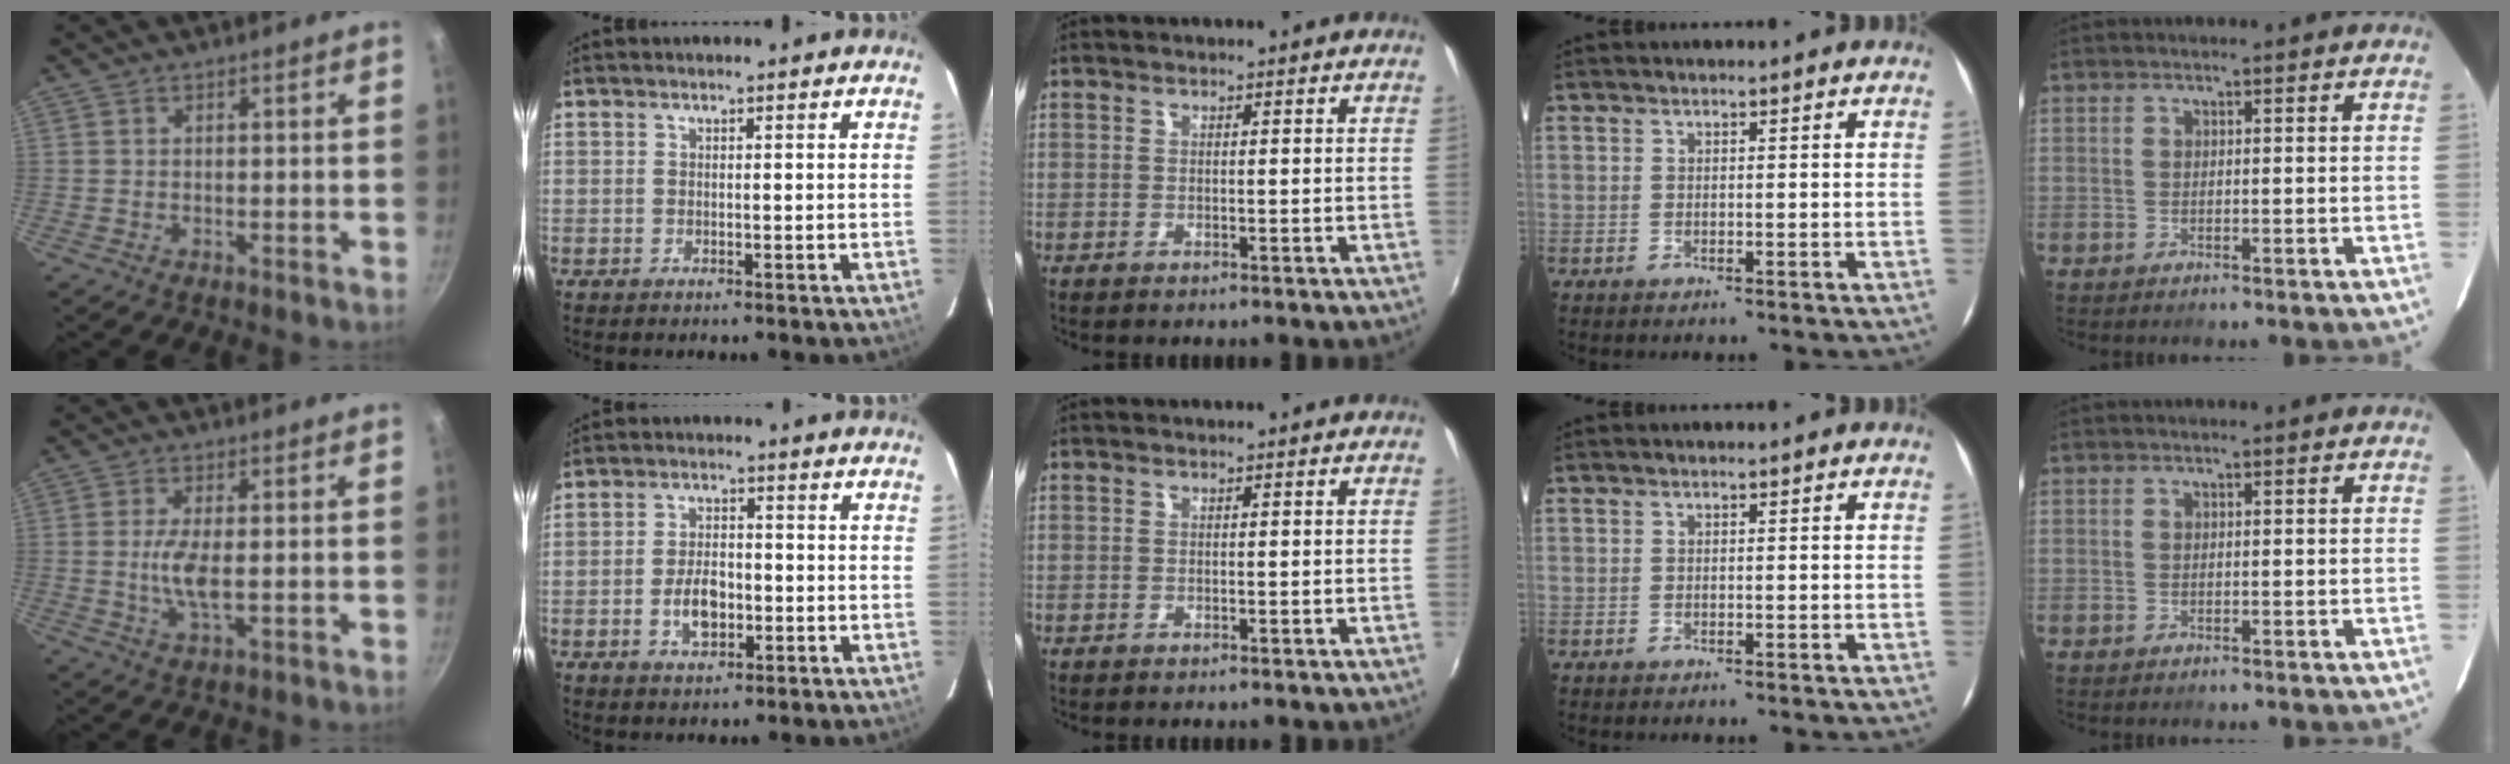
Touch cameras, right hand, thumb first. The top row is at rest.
{"thumb": {"total": 5.2, "force": [-0.3, 1.7, 5.0], "torque": [-0.110, -0.004, -0.007]}, "index": {"total": 6.3, "force": [-1.9, 3.6, 4.8], "torque": [-0.094, 0.004, -0.027]}}